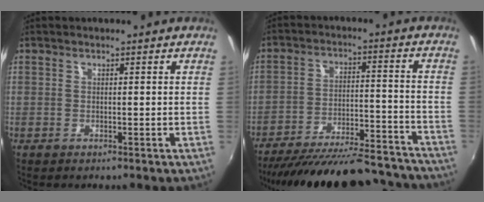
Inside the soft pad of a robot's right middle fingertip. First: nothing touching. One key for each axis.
{"total": 26.2, "fx": -23.4, "fy": 6.2, "fz": 9.9, "tx": -0.184, "ty": -0.007, "tz": -0.315}